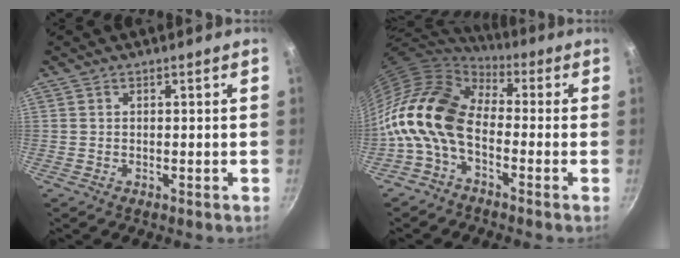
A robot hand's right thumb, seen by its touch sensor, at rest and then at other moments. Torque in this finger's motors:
{"motor_torque": [1.37, 3.12, 1.42, -1.39, 0.32]}